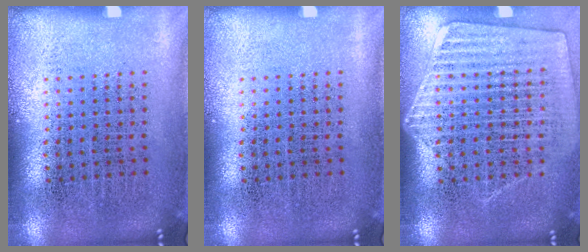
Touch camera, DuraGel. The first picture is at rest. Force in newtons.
{"total": 0.0}
{"total": 1.6, "press": 1.5, "slide": 0.5}